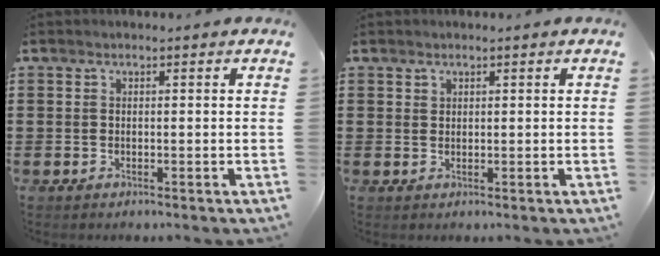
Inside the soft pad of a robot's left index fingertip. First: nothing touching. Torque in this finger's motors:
{"motor_torque": [0.17, -0.04, 0.02, -0.01]}